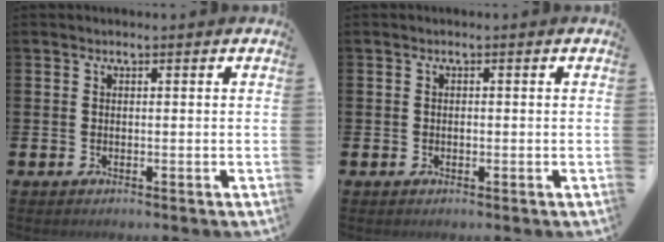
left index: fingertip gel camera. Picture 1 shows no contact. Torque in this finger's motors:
{"motor_torque": [-0.10, -0.05, -0.01, 0.00]}